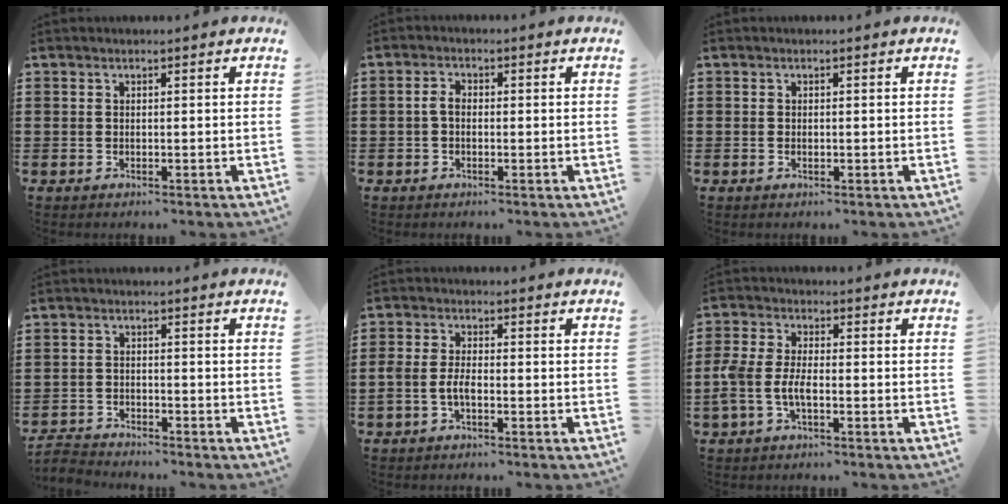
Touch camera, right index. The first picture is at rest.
{"total": 2.2, "force": [-0.3, 1.4, 1.7], "torque": [-0.042, 0.000, -0.009]}
{"total": 0.6, "force": [-0.2, 0.3, 0.5], "torque": [-0.011, -0.002, -0.002]}
{"total": 2.7, "force": [-2.7, 0.0, -0.2], "torque": [-0.004, -0.002, -0.057]}
{"total": 3.1, "force": [-1.2, 1.3, 2.5], "torque": [-0.059, -0.001, -0.027]}
{"total": 4.8, "force": [-1.6, 2.1, 4.1], "torque": [-0.107, -0.004, -0.040]}